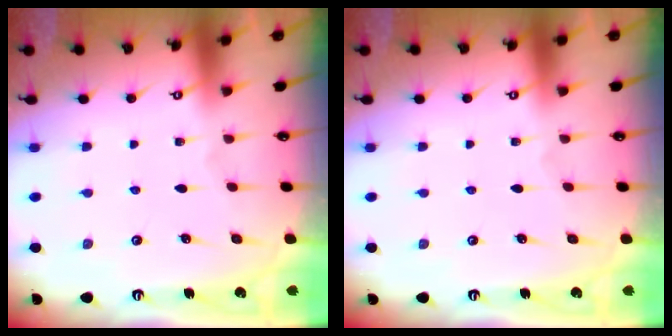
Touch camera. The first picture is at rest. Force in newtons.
{"total": 0.0}